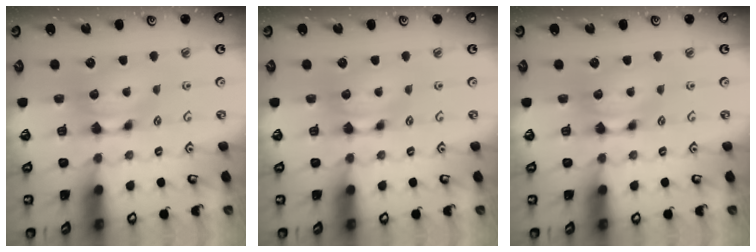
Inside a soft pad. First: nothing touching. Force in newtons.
{"total": 0.0}
{"total": 0.0}